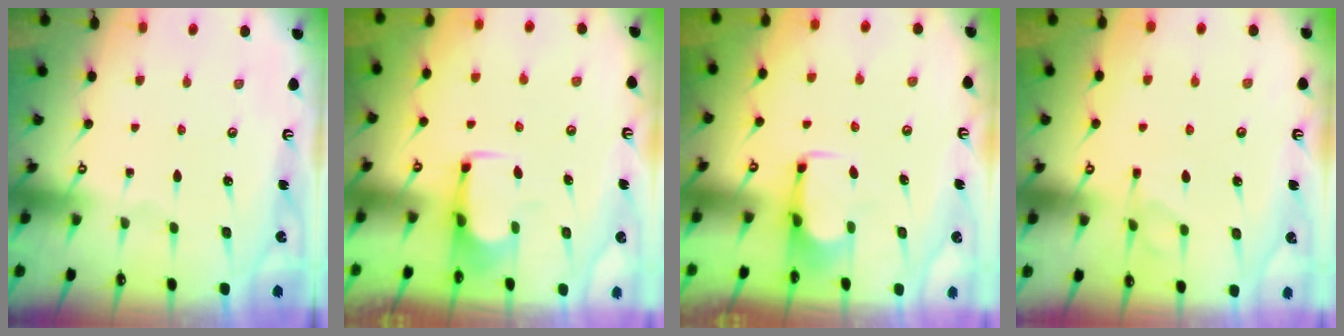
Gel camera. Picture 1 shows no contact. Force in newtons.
{"total": 2.6, "press": 2.4, "slide": 1.1}
{"total": 2.8, "press": 2.6, "slide": 1.0}
{"total": 1.3, "press": 0.5, "slide": 1.2}